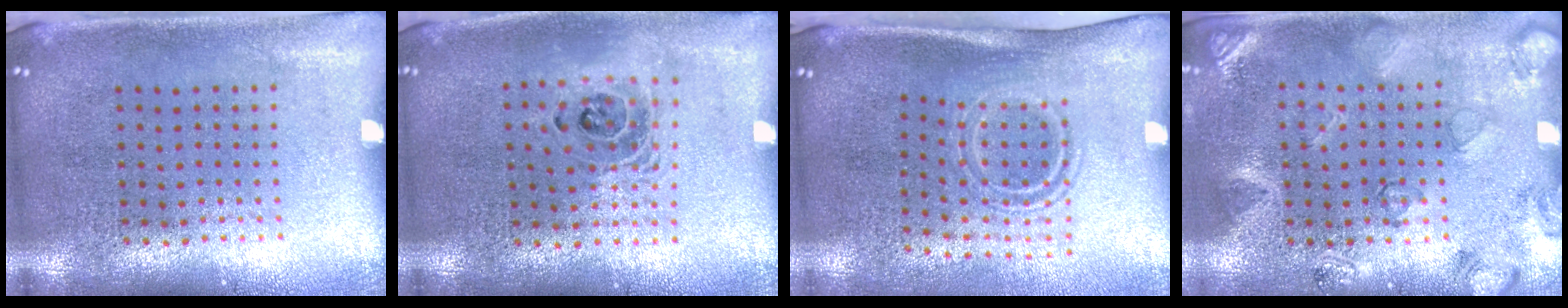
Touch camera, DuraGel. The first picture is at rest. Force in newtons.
{"total": 1.5, "press": 1.3, "slide": 0.7}
{"total": 1.6, "press": 1.0, "slide": 1.3}
{"total": 2.6, "press": 1.7, "slide": 1.9}